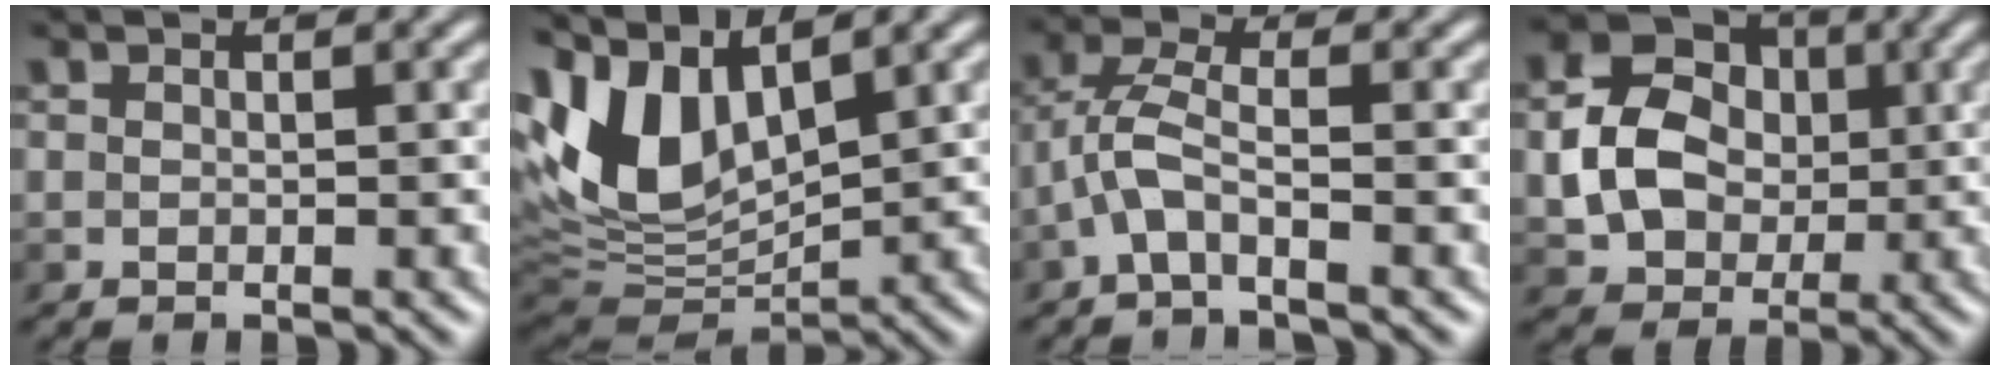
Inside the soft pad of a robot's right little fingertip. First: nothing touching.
{"total": 9.4, "force": [3.7, 5.2, 6.9], "torque": [-0.160, 0.018, 0.064]}
{"total": 4.7, "force": [-2.6, 1.3, 3.6], "torque": [-0.093, 0.012, -0.059]}
{"total": 7.3, "force": [-0.8, 5.8, 4.4], "torque": [-0.087, 0.000, -0.023]}